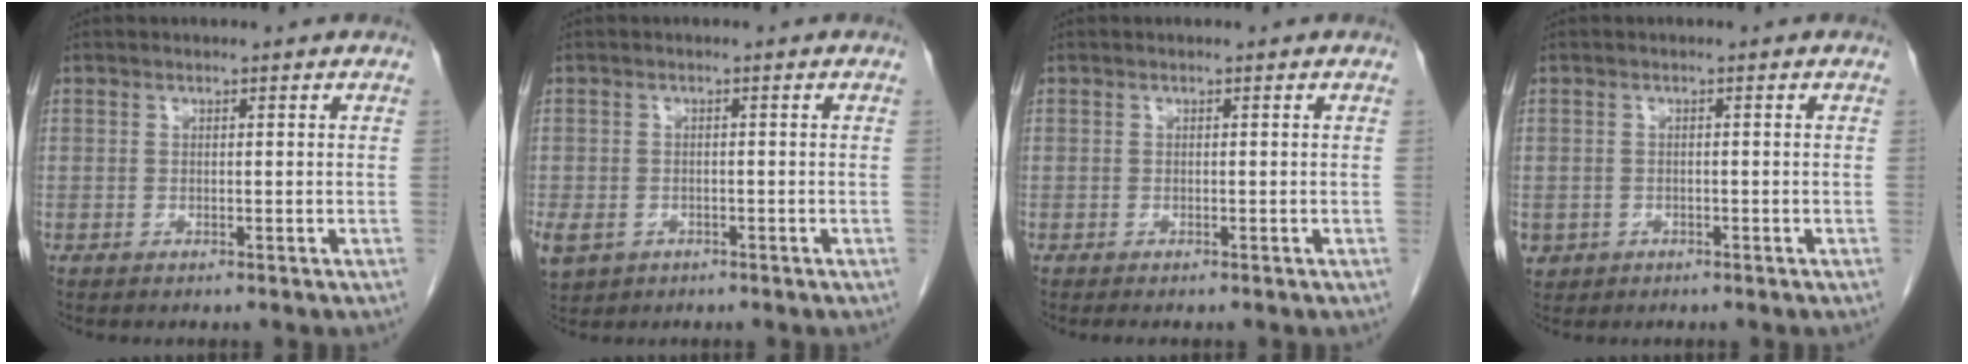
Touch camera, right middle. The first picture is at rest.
{"total": 8.1, "force": [-3.8, 6.4, 3.3], "torque": [-0.101, -0.007, -0.053]}
{"total": 1.3, "force": [-1.1, 0.2, 0.6], "torque": [-0.013, -0.007, -0.013]}
{"total": 2.5, "force": [-1.1, 2.2, 0.3], "torque": [-0.005, 0.004, -0.015]}